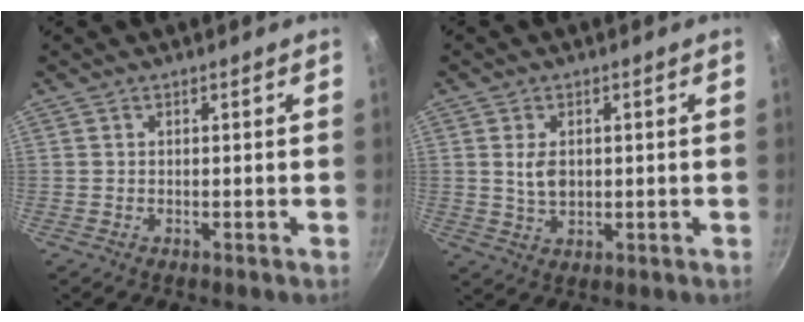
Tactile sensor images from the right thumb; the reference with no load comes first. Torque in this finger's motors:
{"motor_torque": [0.15, -0.10, 0.32, -0.47, 0.02]}